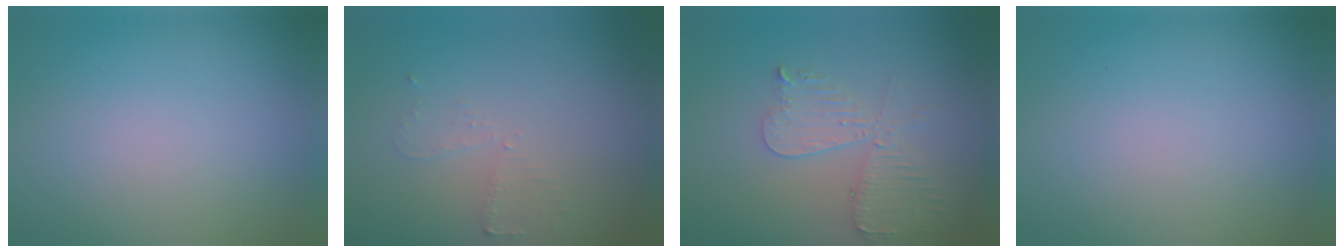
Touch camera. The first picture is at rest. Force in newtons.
{"total": 1.6, "press": 1.5, "slide": 0.2}
{"total": 4.4, "press": 3.9, "slide": 2.0}
{"total": 0.0}